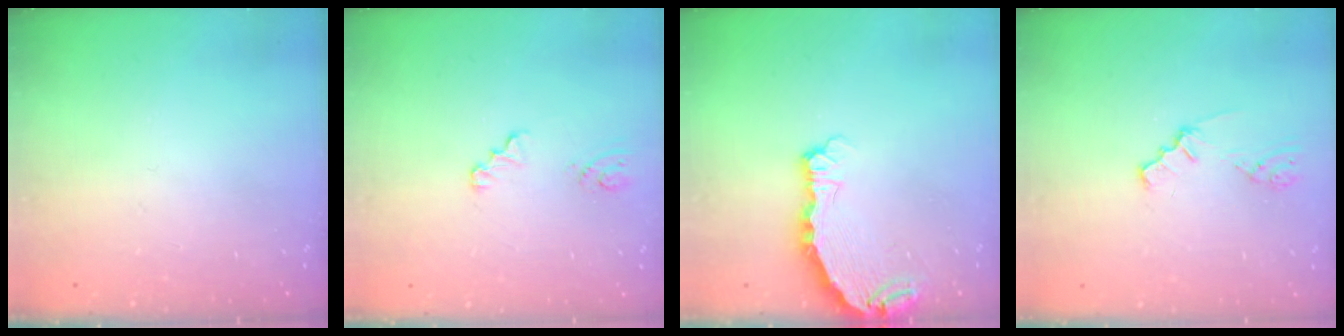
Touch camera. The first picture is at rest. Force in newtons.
{"total": 2.3, "press": 2.3, "slide": 0.2}
{"total": 5.3, "press": 5.1, "slide": 1.3}
{"total": 0.9, "press": 0.8, "slide": 0.2}